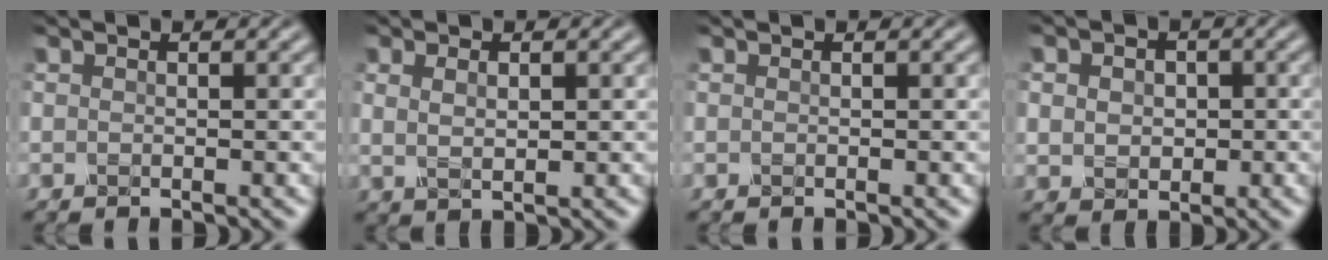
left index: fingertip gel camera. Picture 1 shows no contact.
{"total": 1.9, "force": [0.6, 0.8, 1.6], "torque": [-0.033, -0.004, 0.017]}
{"total": 0.0}
{"total": 3.9, "force": [0.7, 3.2, 2.2], "torque": [-0.034, 0.016, -0.007]}